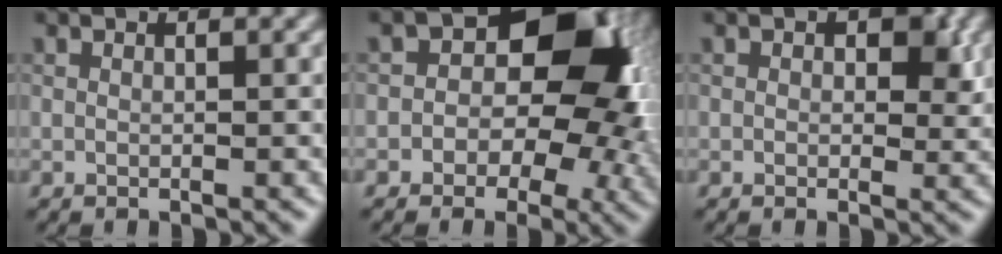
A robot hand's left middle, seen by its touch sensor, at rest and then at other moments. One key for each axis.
{"total": 9.3, "fx": 0.3, "fy": 6.4, "fz": 6.7, "tx": -0.047, "ty": 0.017, "tz": 0.006}
{"total": 2.1, "fx": 0.5, "fy": 1.3, "fz": 1.6, "tx": -0.028, "ty": 0.004, "tz": 0.021}